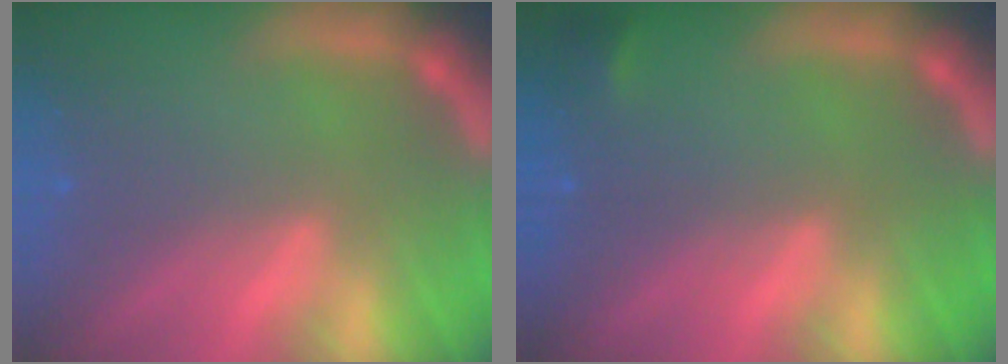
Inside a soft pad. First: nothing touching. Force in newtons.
{"total": 0.9}